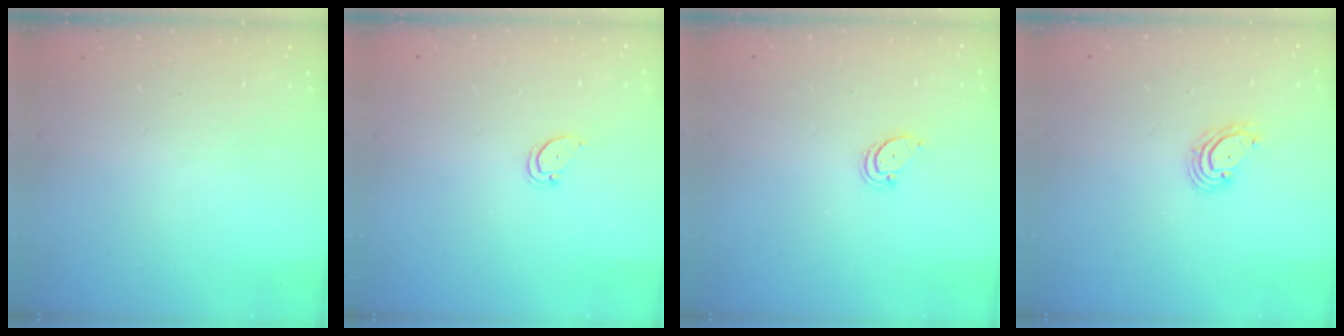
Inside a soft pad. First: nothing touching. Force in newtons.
{"total": 2.7, "press": 2.7, "slide": 0.2}
{"total": 1.9, "press": 1.9, "slide": 0.2}
{"total": 3.4, "press": 3.4, "slide": 0.0}